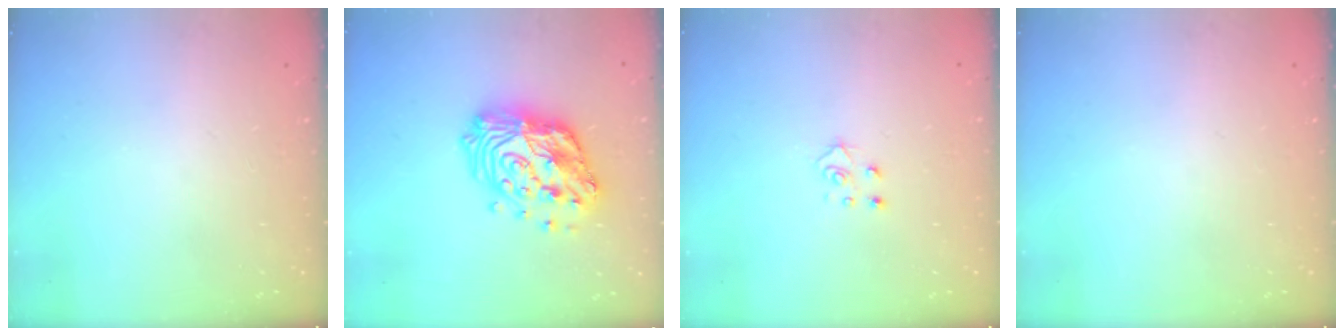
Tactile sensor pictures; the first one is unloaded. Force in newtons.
{"total": 18.3, "press": 18.2, "slide": 1.6}
{"total": 4.6, "press": 4.6, "slide": 0.4}
{"total": 0.0}